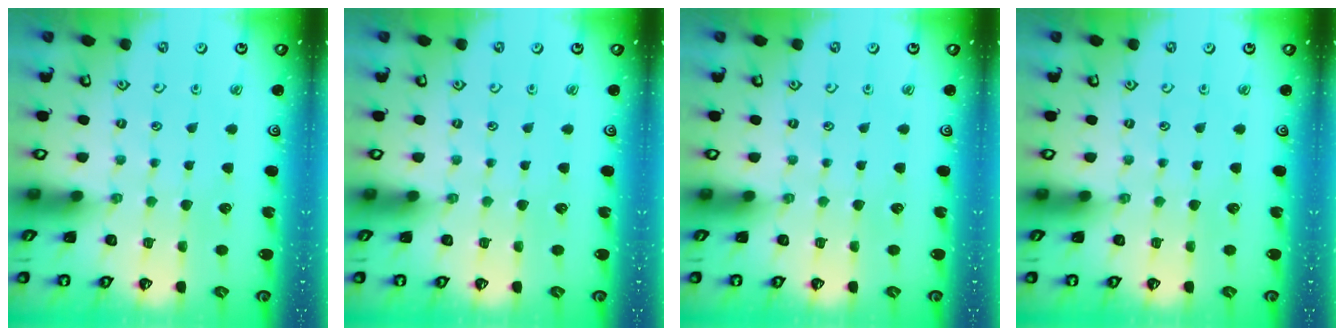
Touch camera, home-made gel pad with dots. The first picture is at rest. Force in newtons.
{"total": 0.0}
{"total": 0.0}
{"total": 0.0}